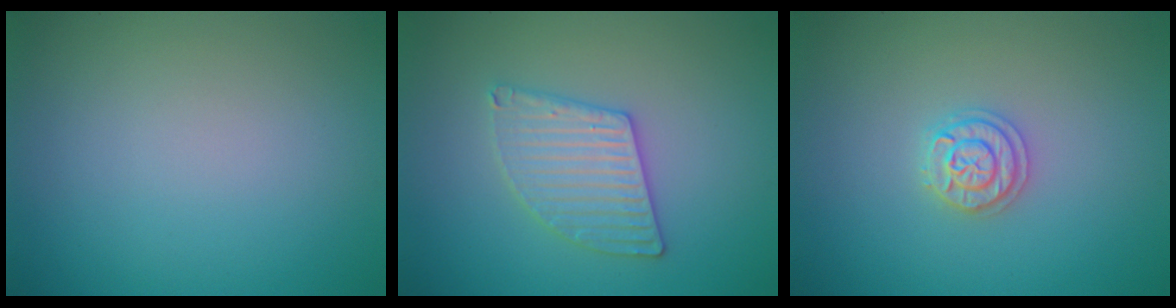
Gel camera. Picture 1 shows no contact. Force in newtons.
{"total": 3.2, "press": 3.2, "slide": 0.3}
{"total": 2.0, "press": 2.0, "slide": 0.3}